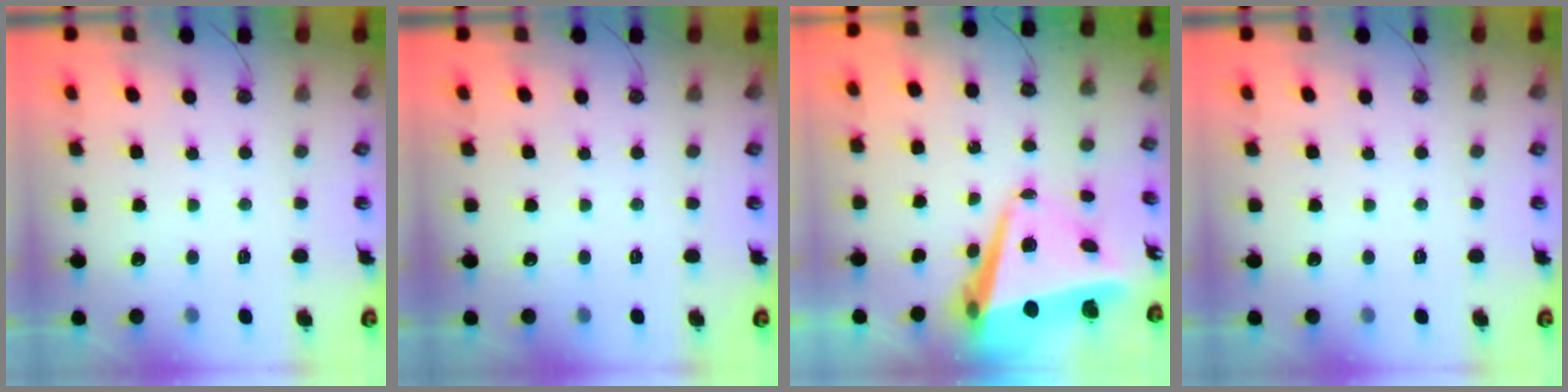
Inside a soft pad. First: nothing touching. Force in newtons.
{"total": 0.0}
{"total": 11.0, "press": 10.7, "slide": 2.5}
{"total": 0.0}